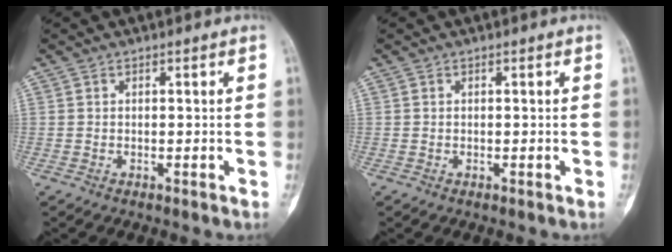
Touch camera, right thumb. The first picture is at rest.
{"total": 0.0}